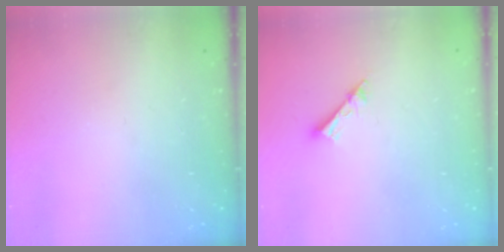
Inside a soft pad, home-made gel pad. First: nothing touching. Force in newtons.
{"total": 3.2, "press": 3.2, "slide": 0.2}